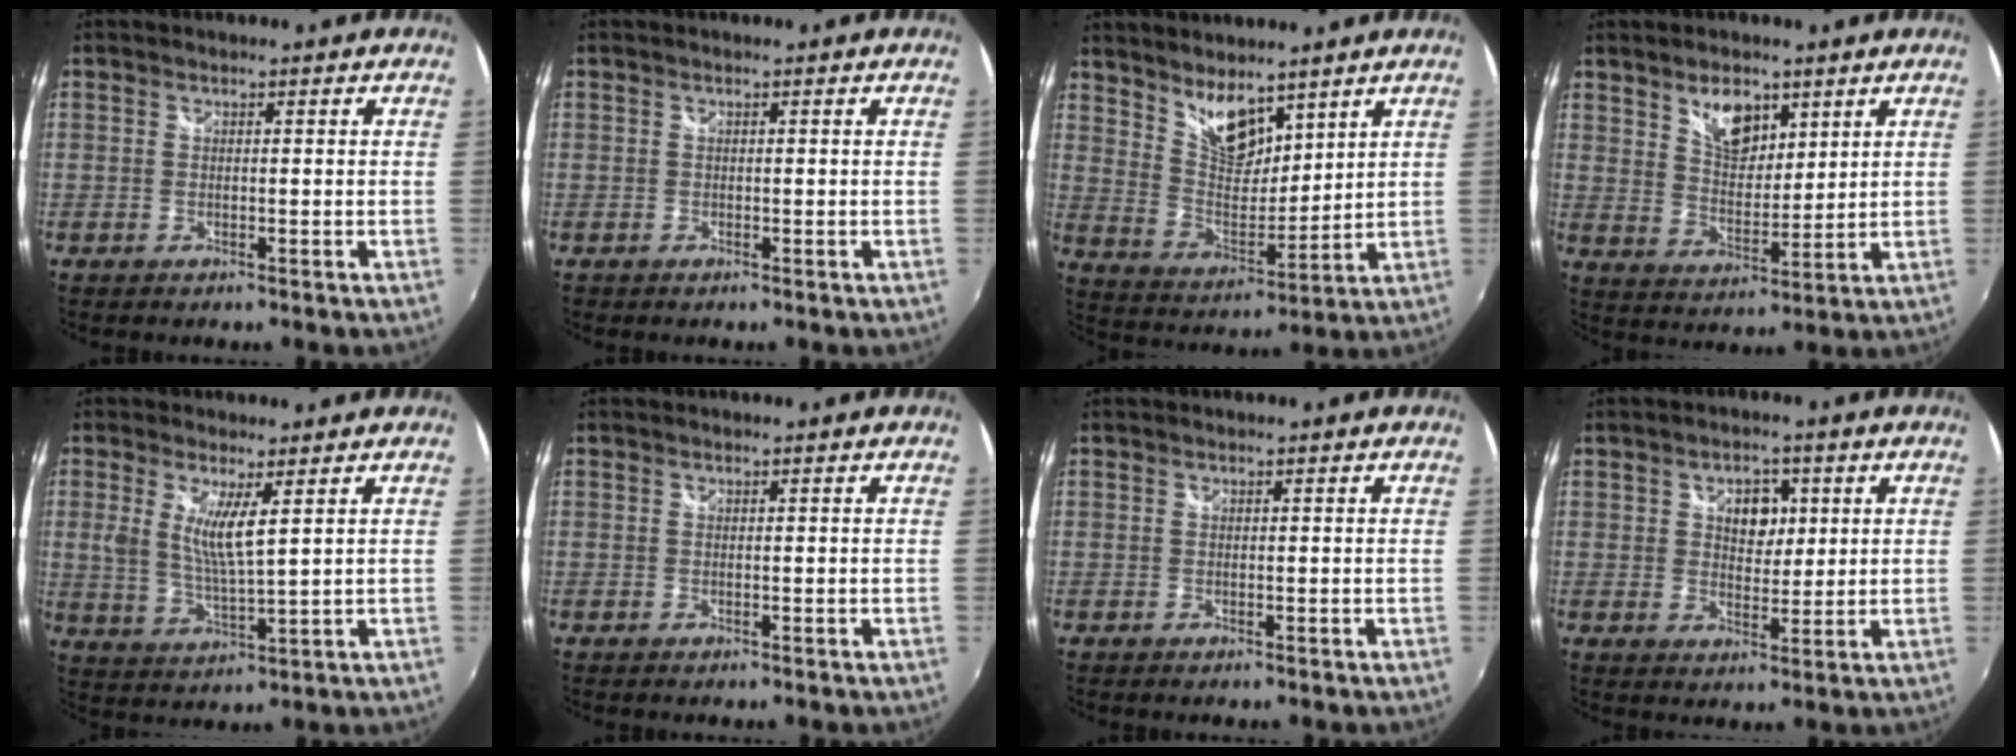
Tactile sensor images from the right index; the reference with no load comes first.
{"total": 0.6, "force": [-0.3, 0.5, 0.0], "torque": [0.000, -0.002, -0.006]}
{"total": 9.5, "force": [7.1, 4.0, 4.8], "torque": [-0.080, -0.003, 0.141]}
{"total": 8.1, "force": [4.8, 4.6, 4.7], "torque": [-0.069, 0.004, 0.090]}
{"total": 6.7, "force": [2.3, 1.0, 6.2], "torque": [-0.124, -0.015, 0.045]}
{"total": 0.0}
{"total": 0.0}
{"total": 5.6, "force": [1.7, 3.8, 3.6], "torque": [-0.050, 0.008, 0.028]}